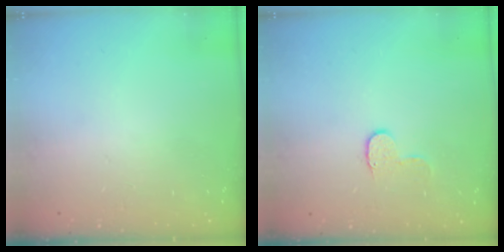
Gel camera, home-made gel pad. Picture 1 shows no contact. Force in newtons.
{"total": 4.6, "press": 4.6, "slide": 0.5}